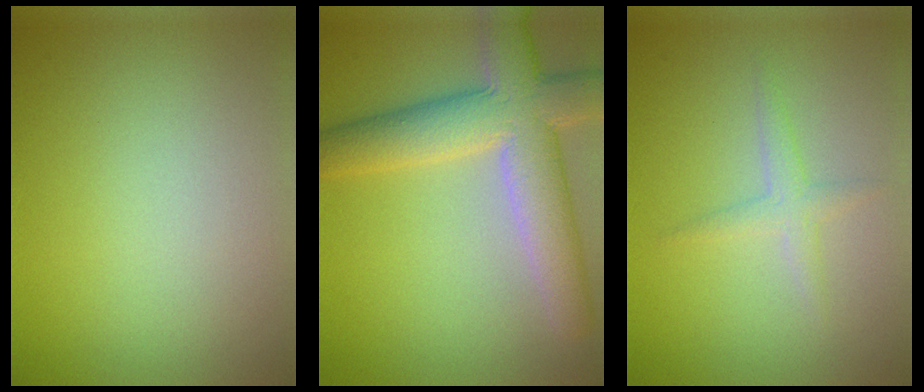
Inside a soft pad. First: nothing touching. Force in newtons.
{"total": 8.3, "press": 8.3, "slide": 0.7}
{"total": 1.5, "press": 1.5, "slide": 0.1}